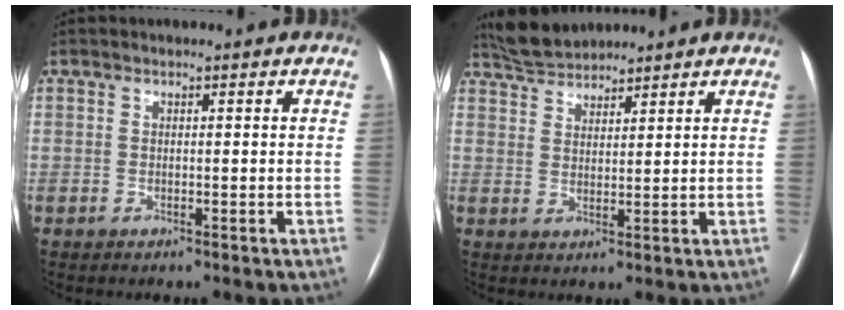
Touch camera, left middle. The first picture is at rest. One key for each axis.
{"total": 4.9, "fx": 4.8, "fy": 0.7, "fz": 0.4, "tx": -0.020, "ty": 0.021, "tz": 0.095}